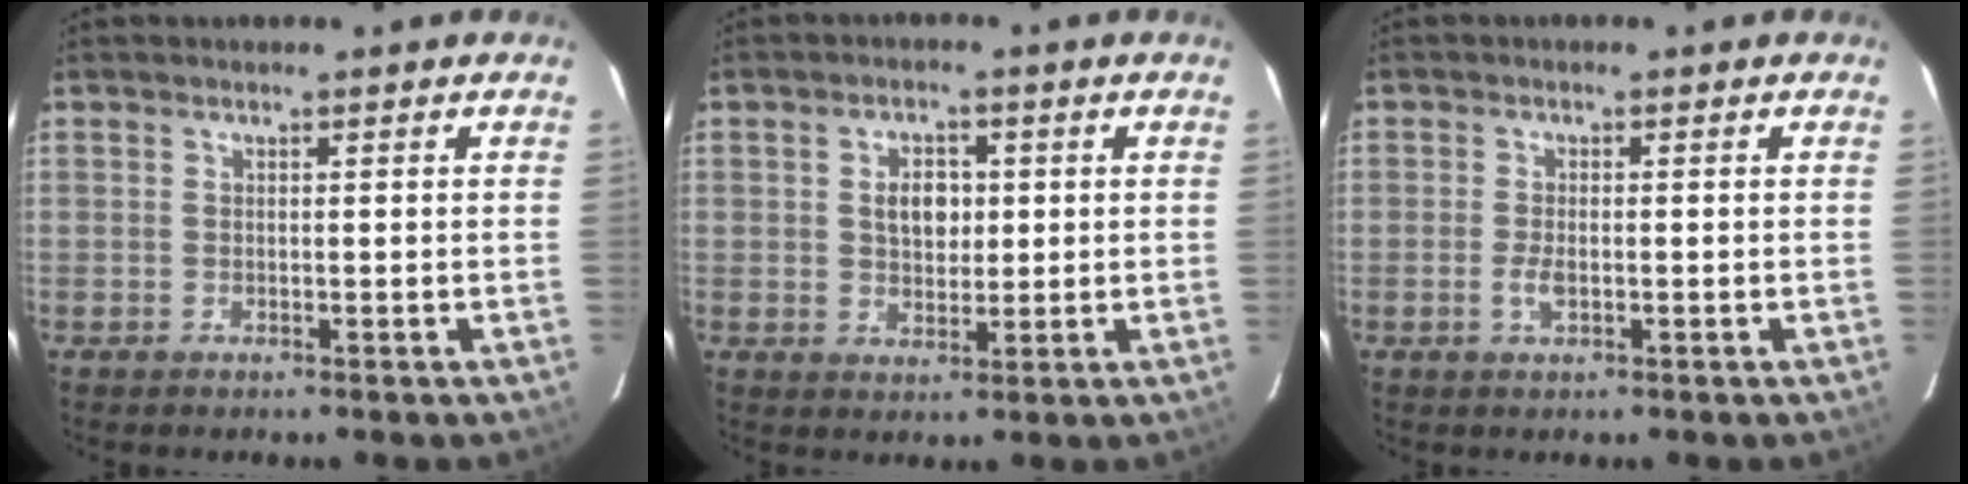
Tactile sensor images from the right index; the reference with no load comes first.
{"total": 5.1, "force": [0.8, 3.5, 3.6], "torque": [-0.057, 0.009, 0.017]}
{"total": 2.4, "force": [-0.7, 1.0, 2.1], "torque": [-0.041, -0.003, -0.012]}